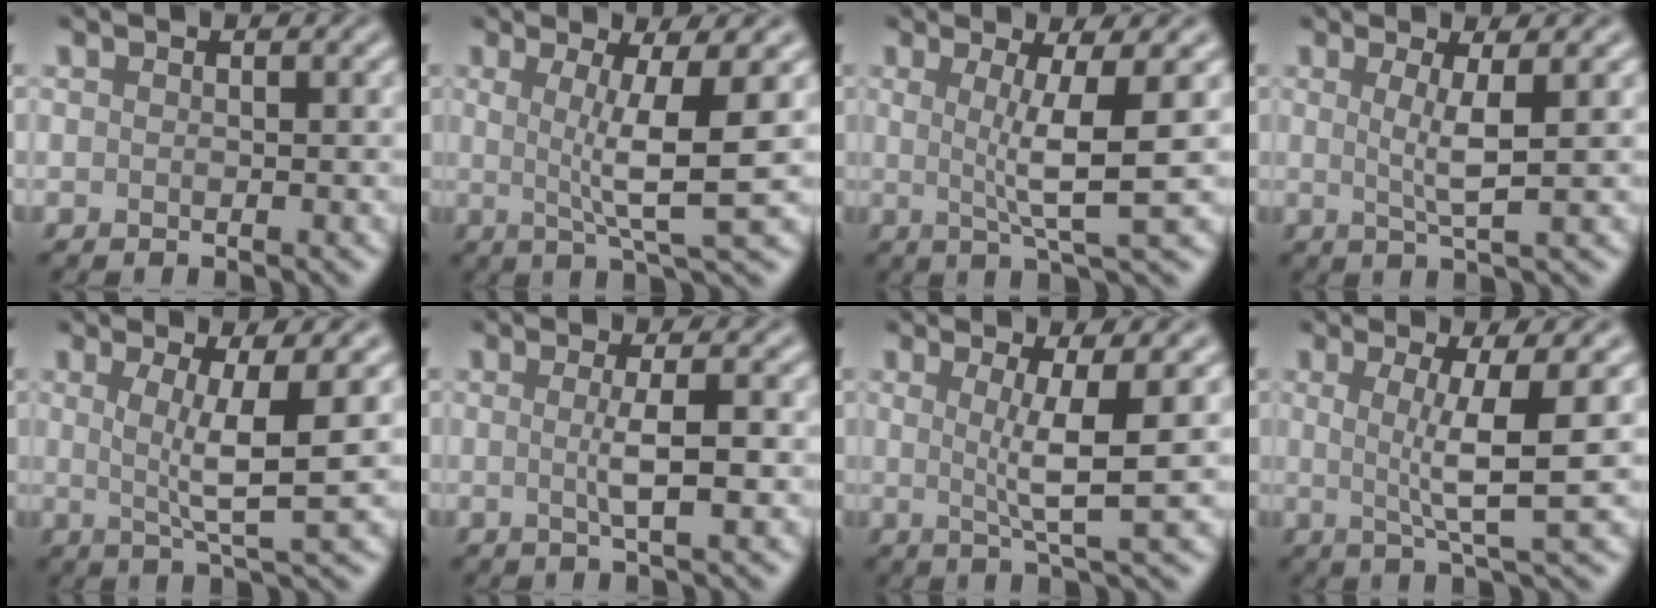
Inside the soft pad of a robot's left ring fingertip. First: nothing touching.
{"total": 5.9, "force": [0.6, 0.8, 5.8], "torque": [-0.096, -0.003, 0.013]}
{"total": 5.3, "force": [0.6, 0.7, 5.2], "torque": [-0.090, -0.003, 0.011]}
{"total": 3.0, "force": [0.5, 0.5, 2.9], "torque": [-0.051, -0.005, 0.008]}
{"total": 5.2, "force": [0.7, 0.8, 5.0], "torque": [-0.090, -0.005, 0.013]}
{"total": 3.0, "force": [0.0, 0.6, 2.9], "torque": [-0.048, -0.003, -0.005]}
{"total": 4.6, "force": [0.6, 0.6, 4.5], "torque": [-0.075, -0.004, 0.014]}
{"total": 5.4, "force": [0.6, 0.7, 5.3], "torque": [-0.091, -0.001, 0.011]}